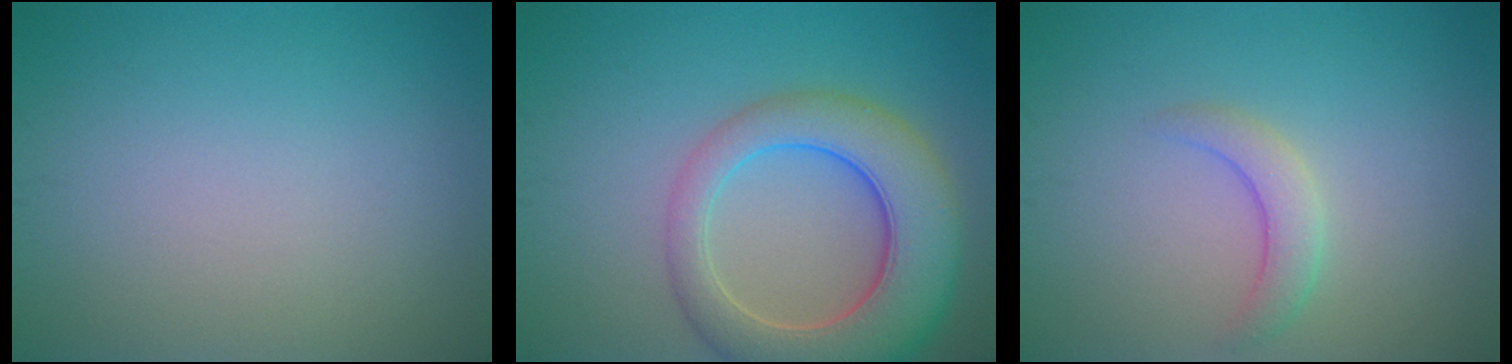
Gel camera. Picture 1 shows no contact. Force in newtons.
{"total": 8.6, "press": 8.5, "slide": 0.7}
{"total": 2.2, "press": 2.2, "slide": 0.2}